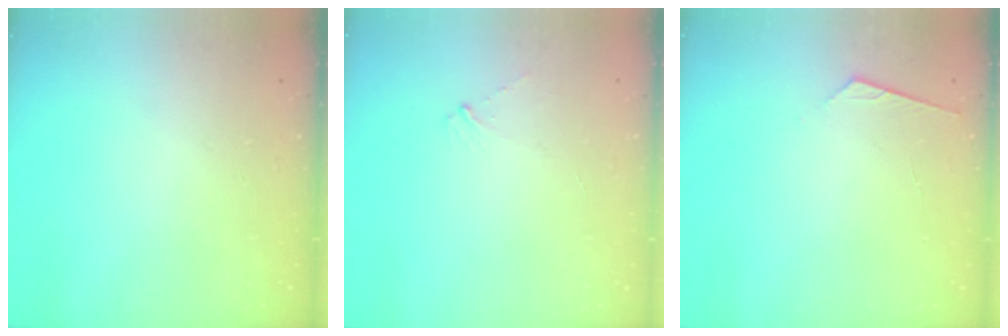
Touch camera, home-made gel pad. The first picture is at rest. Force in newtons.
{"total": 3.8, "press": 3.7, "slide": 0.7}
{"total": 5.7, "press": 5.6, "slide": 0.6}